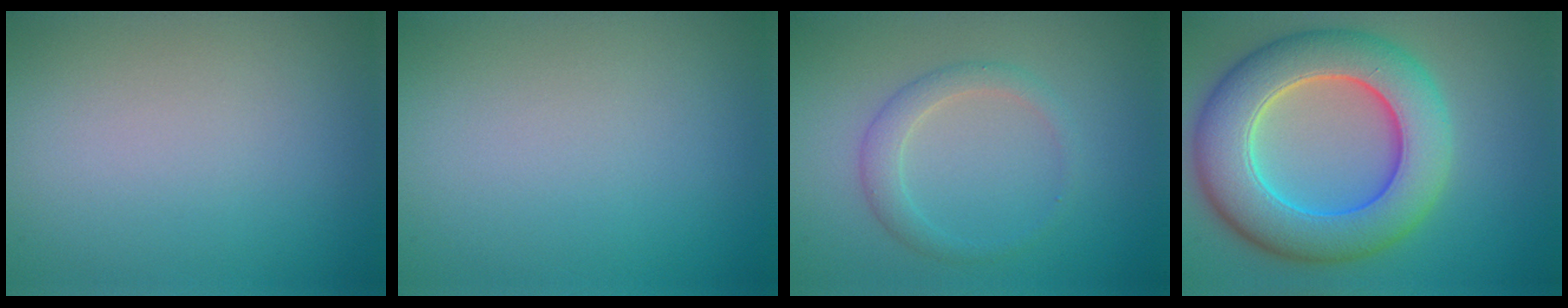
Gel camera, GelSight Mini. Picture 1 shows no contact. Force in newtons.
{"total": 0.0}
{"total": 1.5, "press": 1.5, "slide": 0.0}
{"total": 10.1, "press": 10.1, "slide": 0.8}